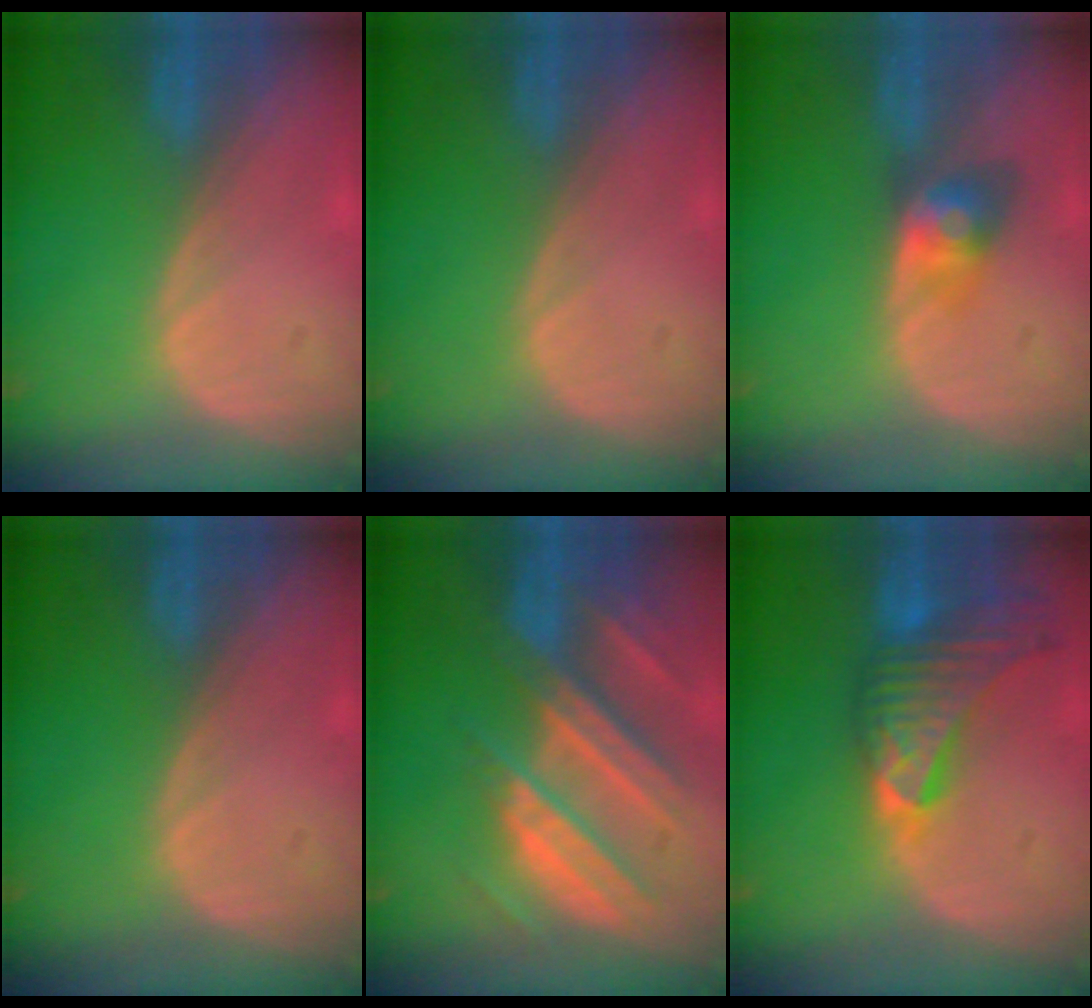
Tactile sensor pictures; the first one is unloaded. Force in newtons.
{"total": 0.0}
{"total": 3.8, "press": 3.8, "slide": 0.2}
{"total": 0.0}
{"total": 10.4, "press": 9.2, "slide": 4.9}
{"total": 9.3, "press": 8.3, "slide": 4.3}